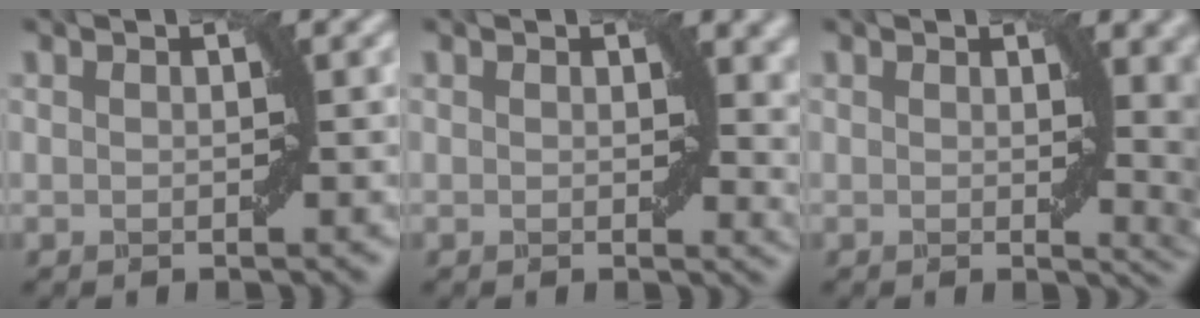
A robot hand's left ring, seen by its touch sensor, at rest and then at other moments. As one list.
[{"total": 3.6, "force": [1.1, 2.0, 2.8], "torque": [-0.022, -0.009, 0.017]}, {"total": 7.1, "force": [1.0, 2.9, 6.4], "torque": [-0.039, -0.003, 0.017]}]